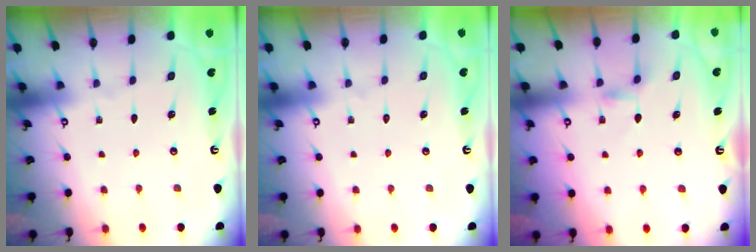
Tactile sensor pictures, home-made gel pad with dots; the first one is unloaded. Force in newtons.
{"total": 1.8, "press": 1.8, "slide": 0.1}
{"total": 3.8, "press": 3.8, "slide": 0.4}